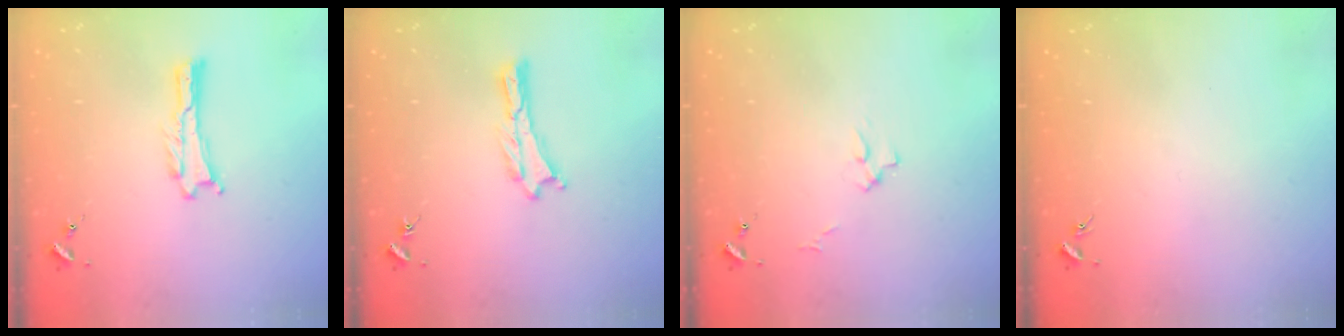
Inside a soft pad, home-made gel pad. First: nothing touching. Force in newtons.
{"total": 0.0}
{"total": 2.7, "press": 2.7, "slide": 0.3}
{"total": 0.0}